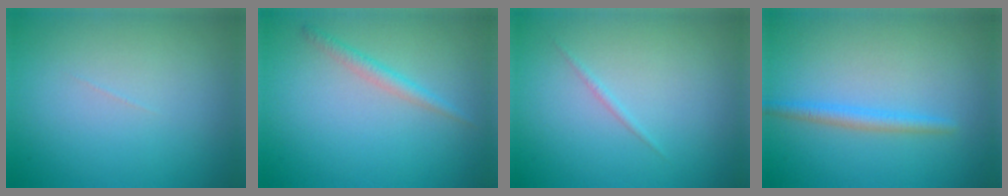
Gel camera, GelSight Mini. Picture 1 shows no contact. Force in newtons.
{"total": 1.5, "press": 1.5, "slide": 0.0}
{"total": 0.6, "press": 0.6, "slide": 0.0}
{"total": 1.8, "press": 1.8, "slide": 0.2}